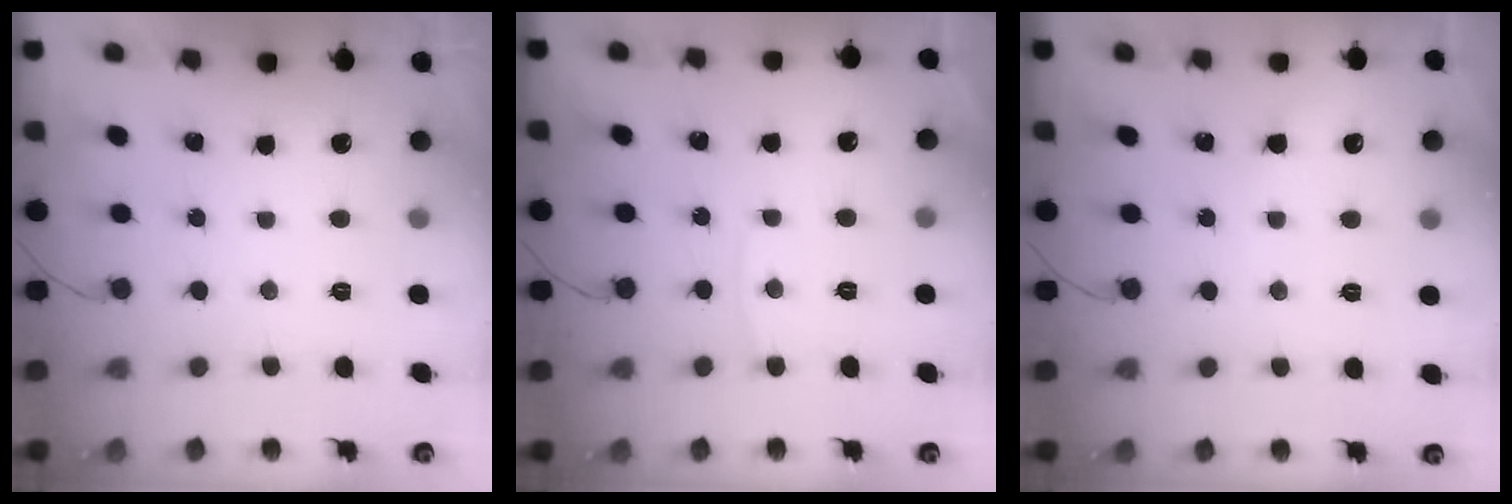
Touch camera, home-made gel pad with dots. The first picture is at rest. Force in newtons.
{"total": 3.6, "press": 3.6, "slide": 0.5}
{"total": 3.0, "press": 2.9, "slide": 0.5}